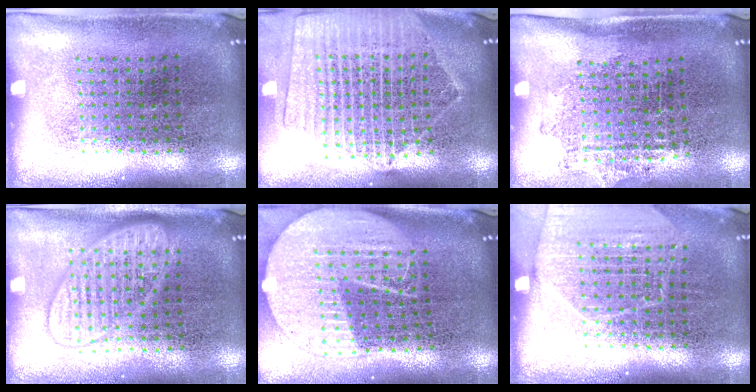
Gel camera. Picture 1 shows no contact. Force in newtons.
{"total": 2.1, "press": 1.9, "slide": 0.9}
{"total": 1.3, "press": 1.0, "slide": 0.9}
{"total": 2.9, "press": 2.9, "slide": 0.4}
{"total": 2.1, "press": 1.9, "slide": 1.0}
{"total": 1.6, "press": 1.6, "slide": 0.1}